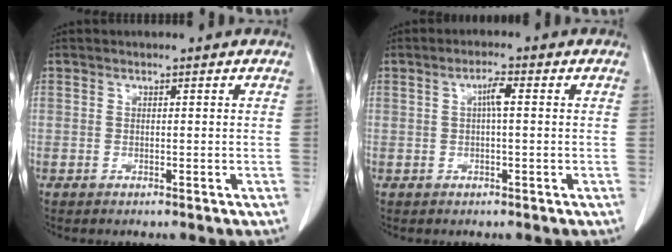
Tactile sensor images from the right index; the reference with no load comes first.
{"total": 2.5, "force": [0.3, 0.3, 2.5], "torque": [-0.045, 0.004, 0.006]}